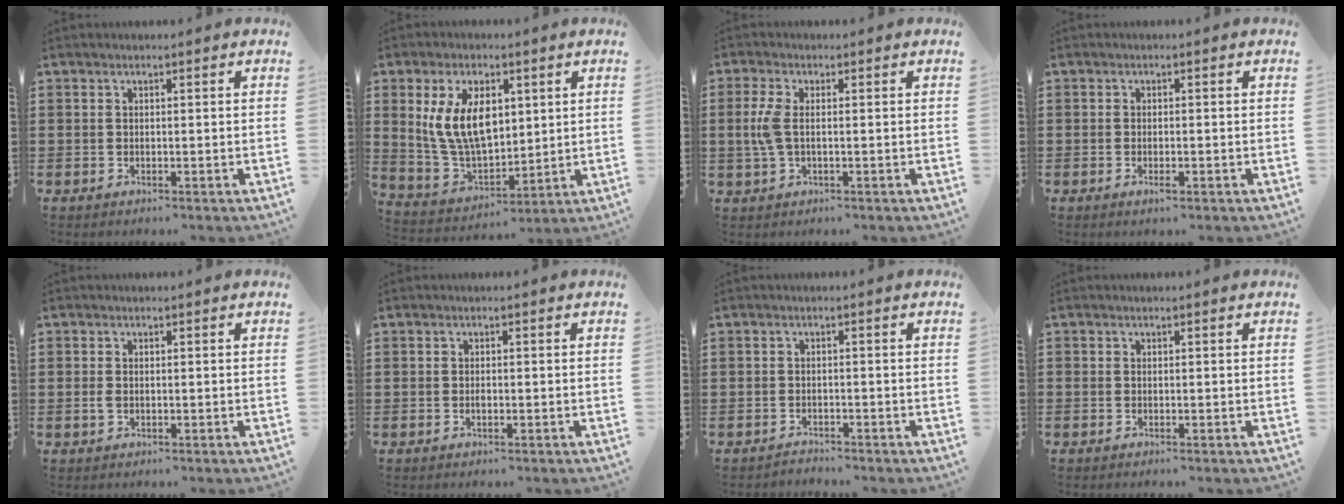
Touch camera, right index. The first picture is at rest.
{"total": 11.0, "force": [3.0, 6.6, 8.3], "torque": [-0.200, 0.011, 0.054]}
{"total": 4.1, "force": [-0.1, 1.5, 3.8], "torque": [-0.098, -0.008, -0.010]}
{"total": 1.2, "force": [-0.5, 0.4, 1.1], "torque": [-0.020, -0.005, -0.008]}
{"total": 1.2, "force": [-0.2, 0.8, 0.9], "torque": [-0.026, 0.001, -0.007]}
{"total": 0.7, "force": [-0.2, 0.3, 0.6], "torque": [-0.012, -0.002, -0.003]}
{"total": 1.2, "force": [-1.2, 0.2, -0.1], "torque": [-0.003, 0.005, -0.027]}
{"total": 0.0}